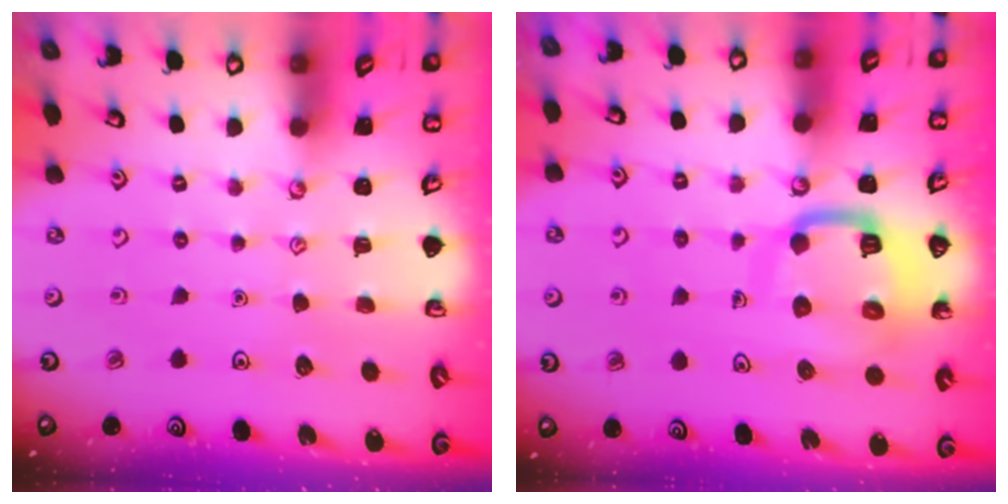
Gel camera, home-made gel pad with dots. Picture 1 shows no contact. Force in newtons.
{"total": 11.8, "press": 11.7, "slide": 1.4}